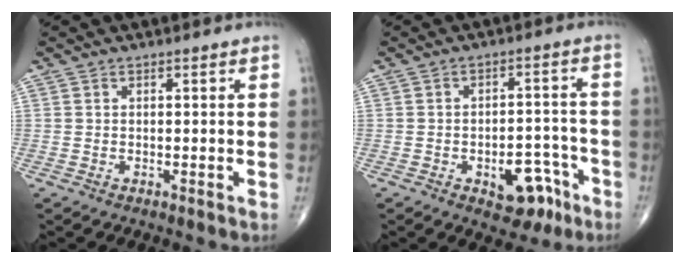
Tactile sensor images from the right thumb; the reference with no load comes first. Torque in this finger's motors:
{"motor_torque": [2.36, 1.36, 0.39, -0.64, 0.07]}